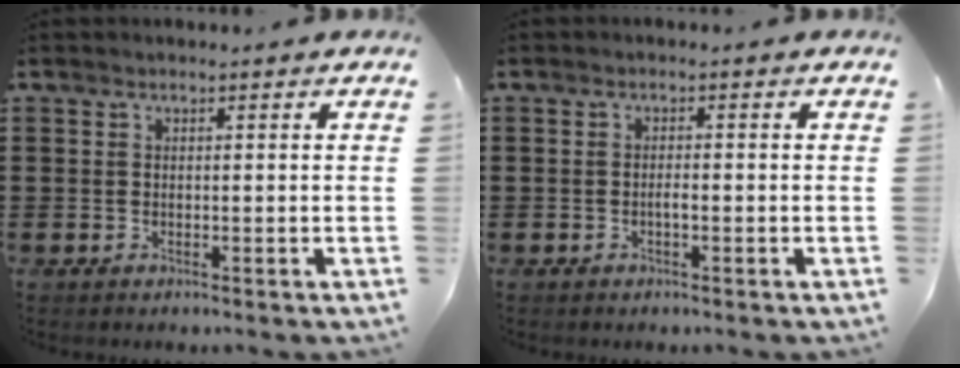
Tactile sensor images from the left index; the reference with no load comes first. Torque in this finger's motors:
{"motor_torque": [0.14, 0.16, 0.02, 0.01]}